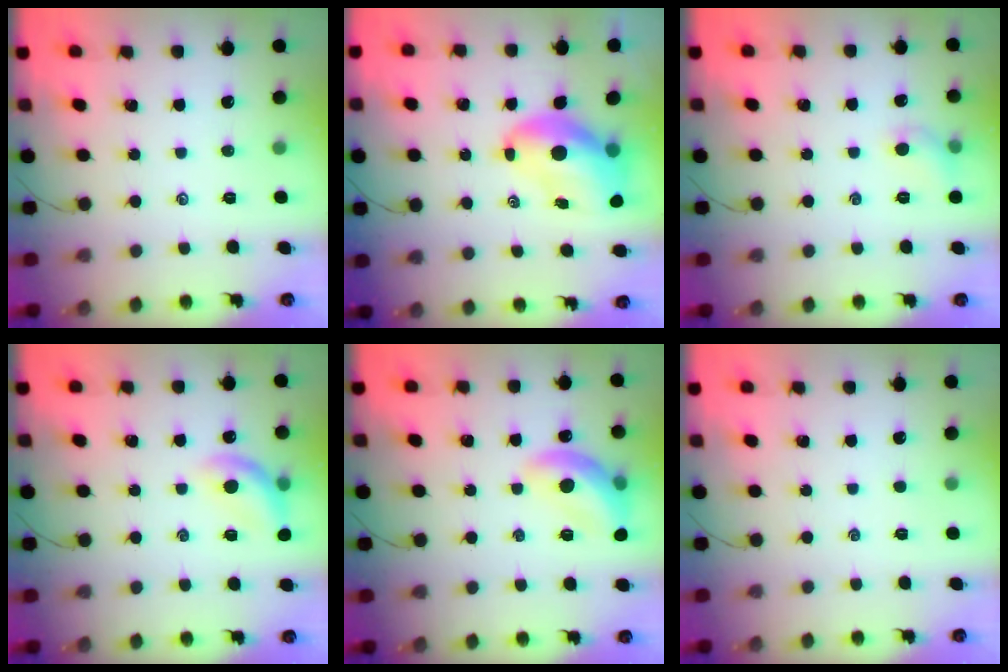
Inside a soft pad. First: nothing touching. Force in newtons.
{"total": 10.4, "press": 10.0, "slide": 3.0}
{"total": 5.8, "press": 5.7, "slide": 1.3}
{"total": 12.2, "press": 12.0, "slide": 2.5}
{"total": 13.5, "press": 13.4, "slide": 1.8}
{"total": 0.0}